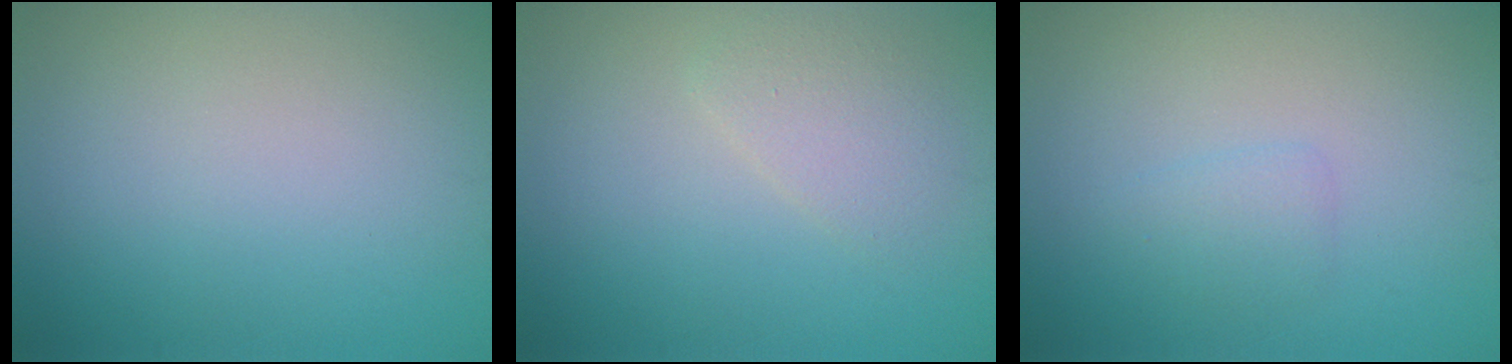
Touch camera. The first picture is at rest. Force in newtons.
{"total": 1.9, "press": 1.9, "slide": 0.1}
{"total": 1.2, "press": 1.2, "slide": 0.1}